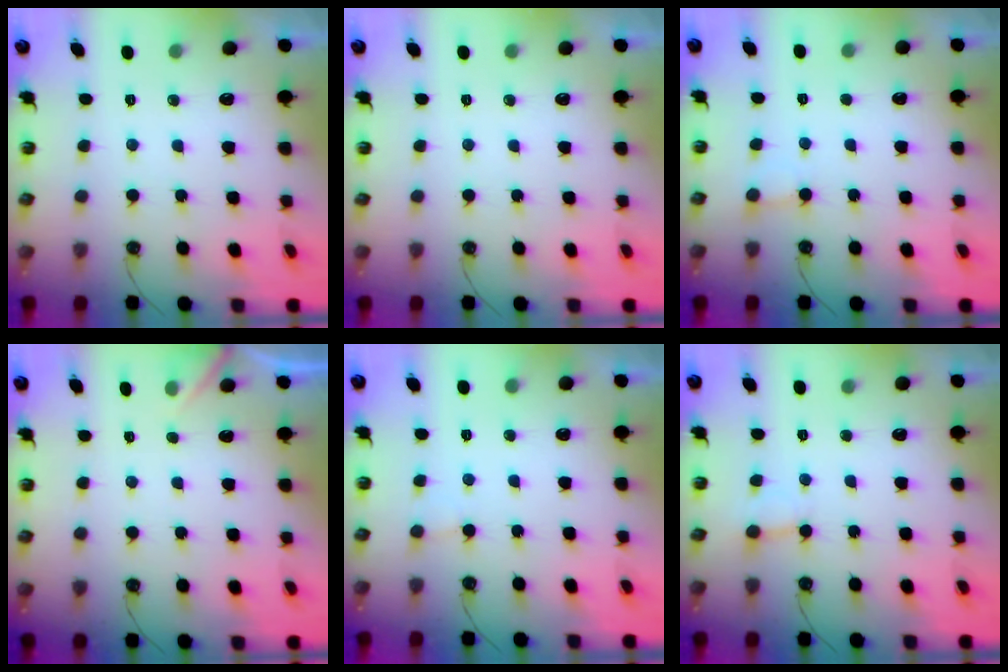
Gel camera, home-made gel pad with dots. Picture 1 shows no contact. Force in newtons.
{"total": 0.0}
{"total": 1.9, "press": 1.9, "slide": 0.2}
{"total": 3.9, "press": 3.8, "slide": 0.4}
{"total": 4.8, "press": 4.8, "slide": 0.3}
{"total": 3.6, "press": 3.6, "slide": 0.3}